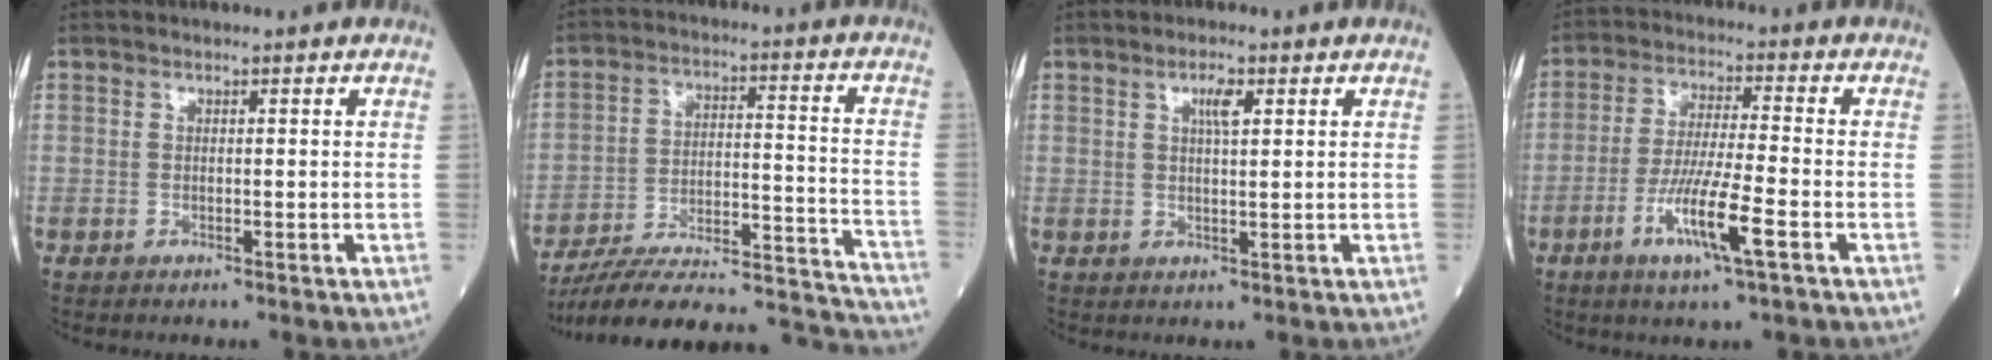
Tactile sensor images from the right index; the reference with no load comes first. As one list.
[{"total": 25.6, "force": [-24.0, 2.2, 8.7], "torque": [-0.085, 0.011, -0.343]}, {"total": 2.7, "force": [1.2, 0.5, 2.4], "torque": [-0.047, 0.002, 0.022]}, {"total": 9.4, "force": [-4.0, 0.2, 8.5], "torque": [-0.167, -0.012, -0.072]}]